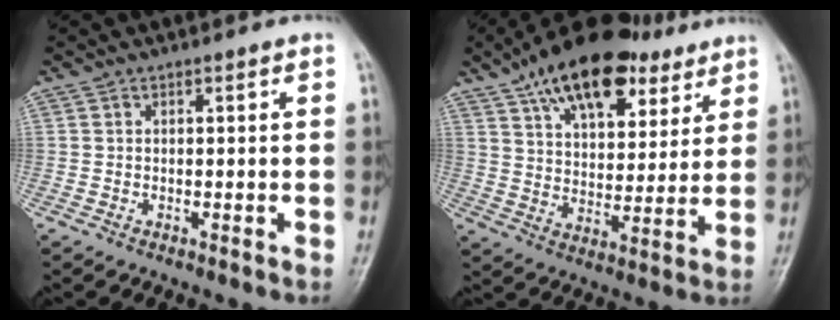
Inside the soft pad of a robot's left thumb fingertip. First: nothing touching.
{"total": 20.6, "force": [12.4, 10.5, 12.7], "torque": [-0.174, -0.024, 0.203]}